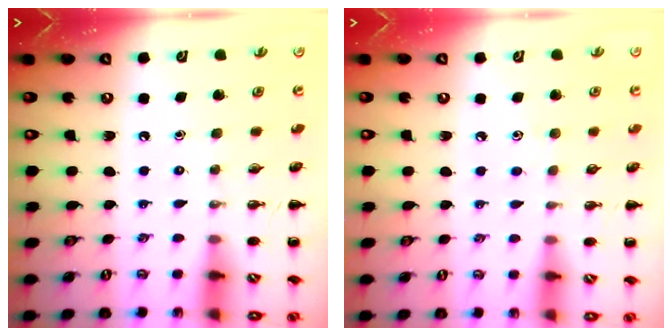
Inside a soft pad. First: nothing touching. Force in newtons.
{"total": 3.5, "press": 3.4, "slide": 0.9}